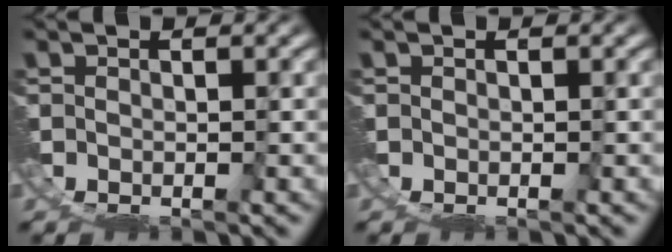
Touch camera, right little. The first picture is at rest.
{"total": 0.0}